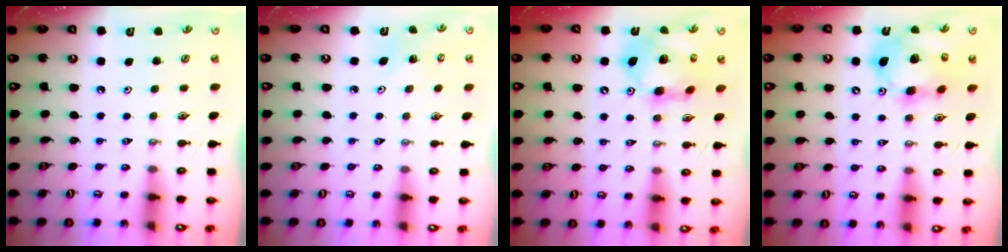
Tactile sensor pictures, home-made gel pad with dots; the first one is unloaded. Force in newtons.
{"total": 2.7, "press": 2.7, "slide": 0.4}
{"total": 15.6, "press": 15.5, "slide": 1.8}
{"total": 16.2, "press": 16.0, "slide": 2.7}